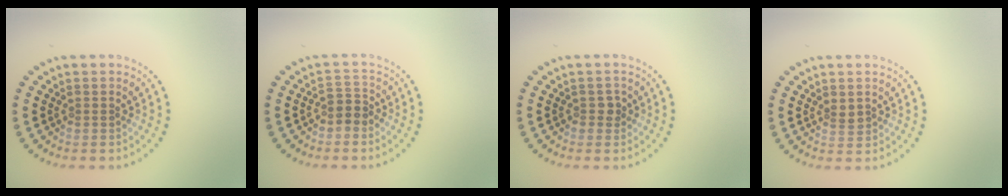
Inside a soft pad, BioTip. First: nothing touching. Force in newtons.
{"total": 1.9, "press": 1.6, "slide": 1.1}
{"total": 0.9, "press": 0.8, "slide": 0.3}
{"total": 1.0, "press": 1.0, "slide": 0.2}